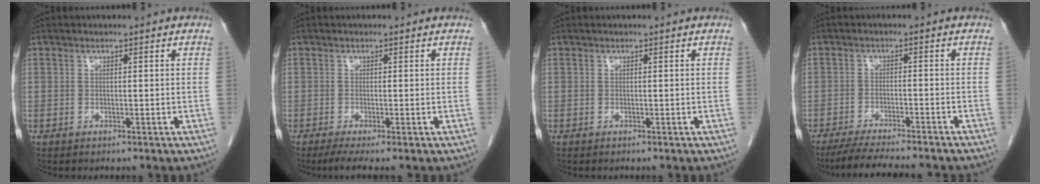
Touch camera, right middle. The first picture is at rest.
{"total": 2.9, "force": [-1.9, 0.0, 2.3], "torque": [-0.044, -0.013, -0.034]}
{"total": 0.0}
{"total": 11.5, "force": [-10.1, 0.7, 5.5], "torque": [-0.075, -0.018, -0.150]}